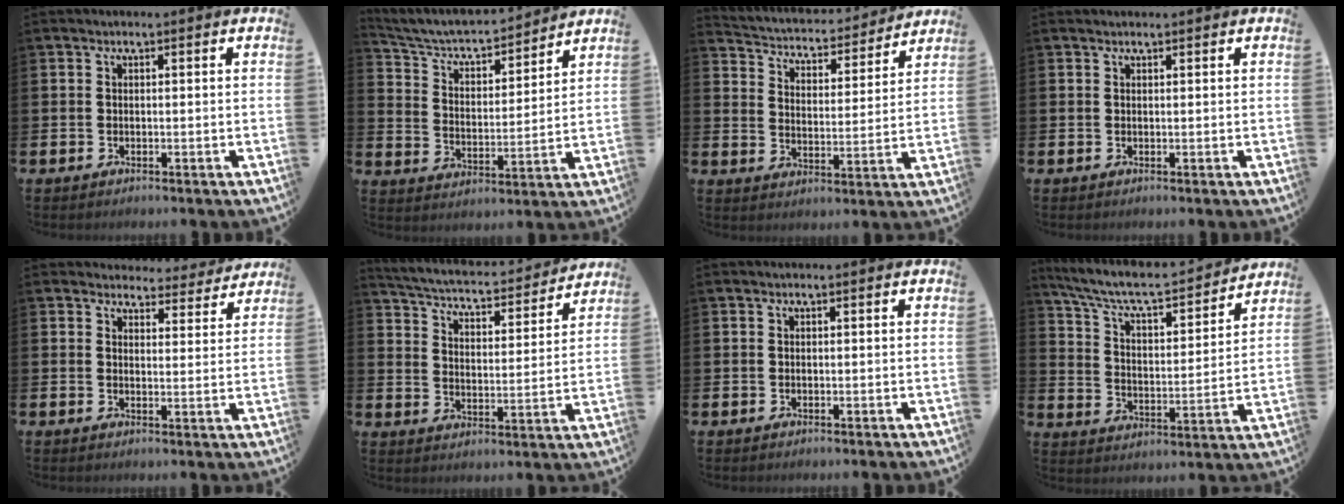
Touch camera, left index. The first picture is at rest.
{"total": 5.8, "force": [5.4, 1.6, 1.6], "torque": [-0.066, -0.042, 0.087]}
{"total": 4.3, "force": [4.0, 1.4, 0.5], "torque": [-0.042, -0.038, 0.062]}
{"total": 0.5, "force": [0.5, 0.0, 0.0], "torque": [0.007, -0.003, 0.009]}
{"total": 3.9, "force": [3.8, 1.1, 0.1], "torque": [0.004, -0.032, 0.062]}
{"total": 4.8, "force": [4.6, 0.8, 1.2], "torque": [-0.053, -0.040, 0.073]}
{"total": 0.0}
{"total": 7.7, "force": [6.9, 1.6, 2.9], "torque": [-0.096, -0.047, 0.116]}